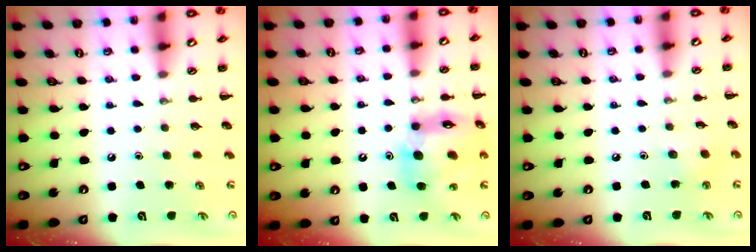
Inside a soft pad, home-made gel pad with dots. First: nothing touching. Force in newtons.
{"total": 12.0, "press": 11.6, "slide": 3.1}
{"total": 2.8, "press": 2.8, "slide": 0.7}